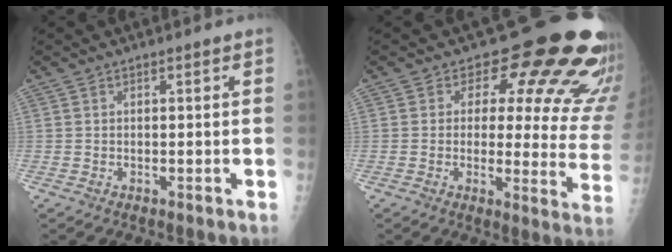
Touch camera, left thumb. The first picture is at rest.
{"total": 18.8, "force": [12.4, 8.6, 11.2], "torque": [-0.077, -0.072, 0.122]}